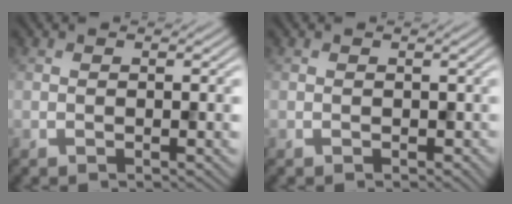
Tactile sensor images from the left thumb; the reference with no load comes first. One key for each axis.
{"total": 0.6, "fx": 0.0, "fy": 0.6, "fz": 0.0, "tx": 0.000, "ty": -0.003, "tz": -0.003}